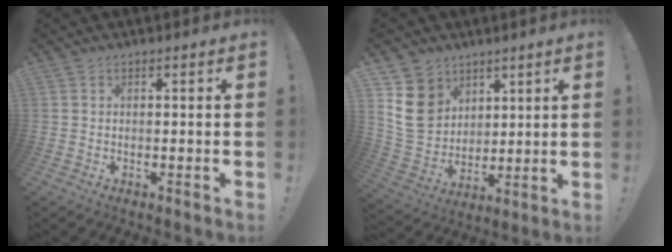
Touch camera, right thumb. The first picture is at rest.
{"total": 12.6, "force": [6.2, 10.1, 4.2], "torque": [-0.072, -0.041, 0.129]}